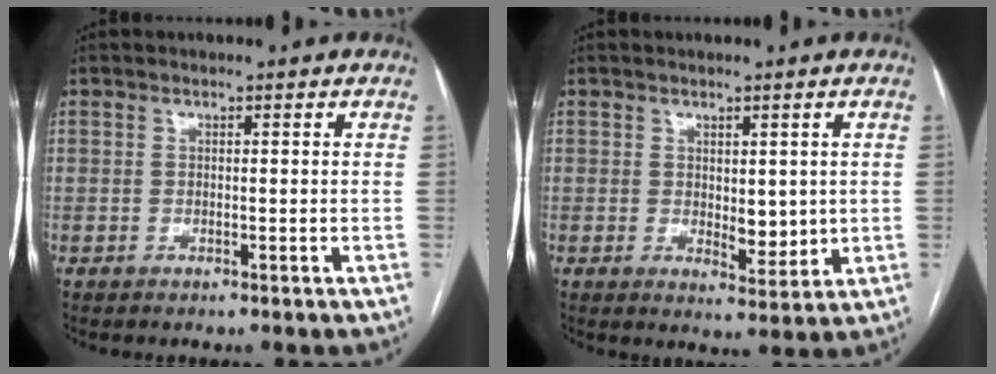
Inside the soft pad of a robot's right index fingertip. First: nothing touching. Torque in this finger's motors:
{"motor_torque": [0.16, 0.24, 0.13, 0.05]}